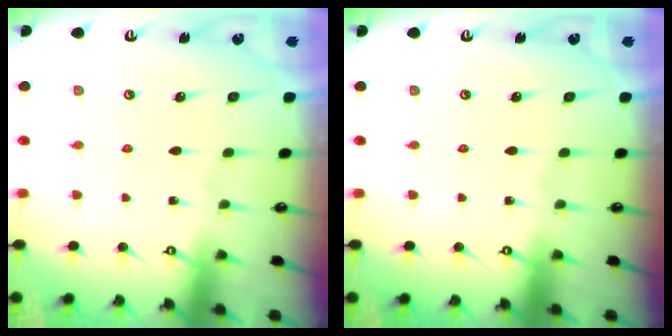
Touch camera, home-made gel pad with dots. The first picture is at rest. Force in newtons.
{"total": 0.0}